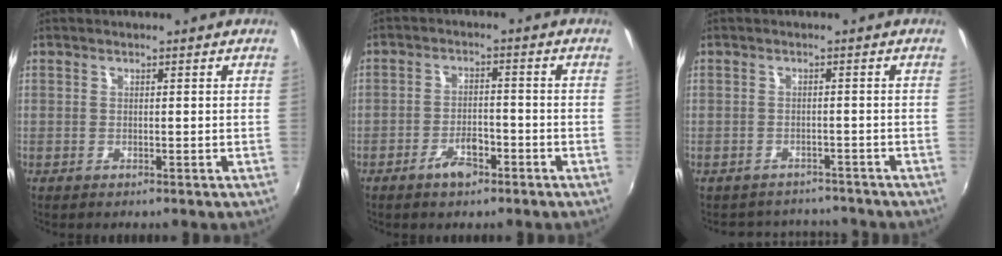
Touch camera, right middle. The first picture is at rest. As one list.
[{"total": 4.9, "force": [-3.3, 2.1, 2.9], "torque": [-0.062, 0.001, -0.053]}, {"total": 6.9, "force": [-6.3, 2.7, 1.0], "torque": [-0.028, 0.005, -0.086]}]